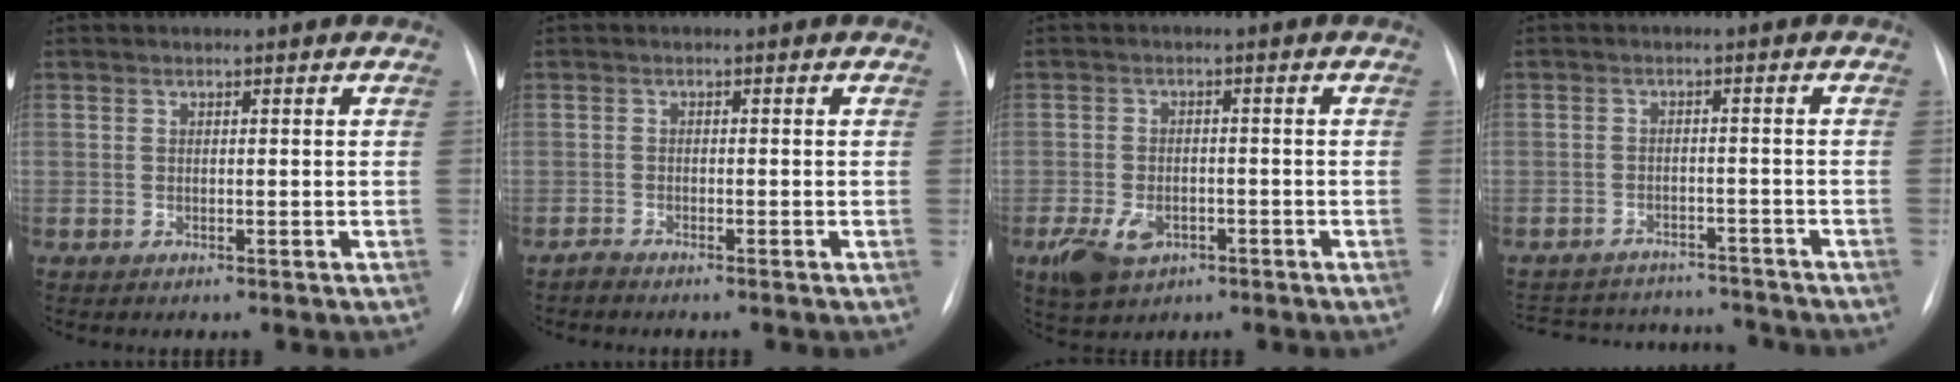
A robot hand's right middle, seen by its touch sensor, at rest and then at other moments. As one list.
[{"total": 1.1, "force": [-1.1, -0.2, 0.2], "torque": [-0.004, -0.002, -0.020]}, {"total": 6.4, "force": [-2.9, 4.1, 3.9], "torque": [-0.076, -0.004, -0.040]}, {"total": 14.3, "force": [-12.9, 5.2, 3.1], "torque": [-0.067, 0.017, -0.165]}]